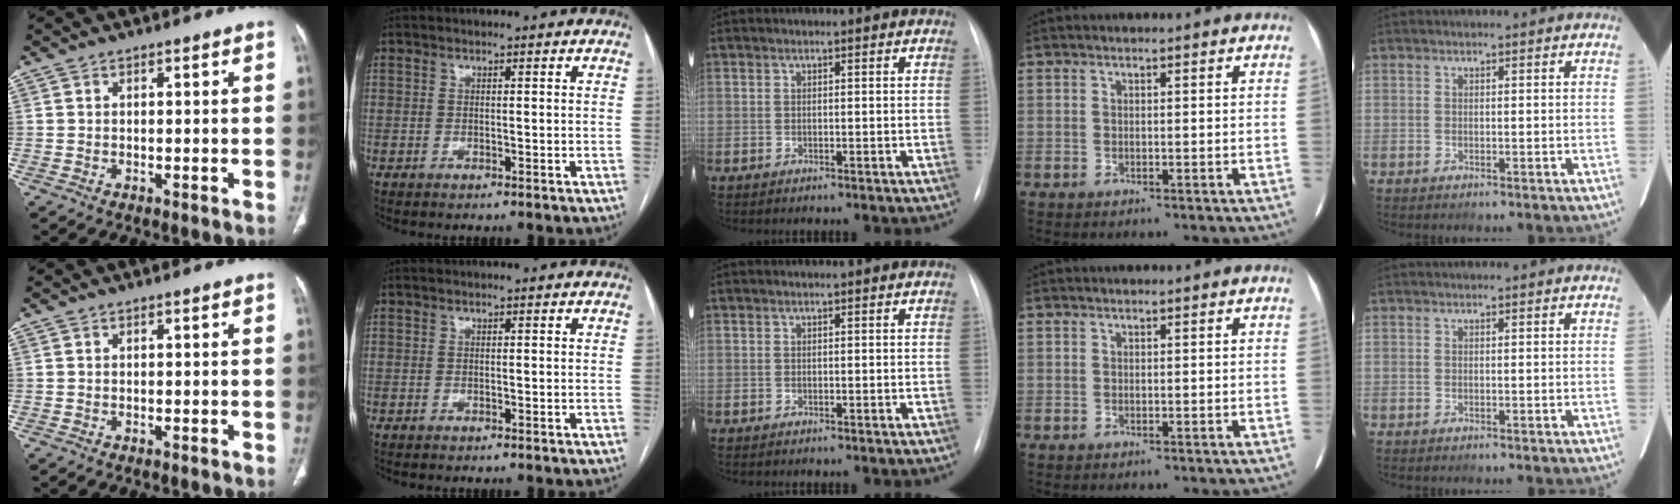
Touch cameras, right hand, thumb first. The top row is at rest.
{}